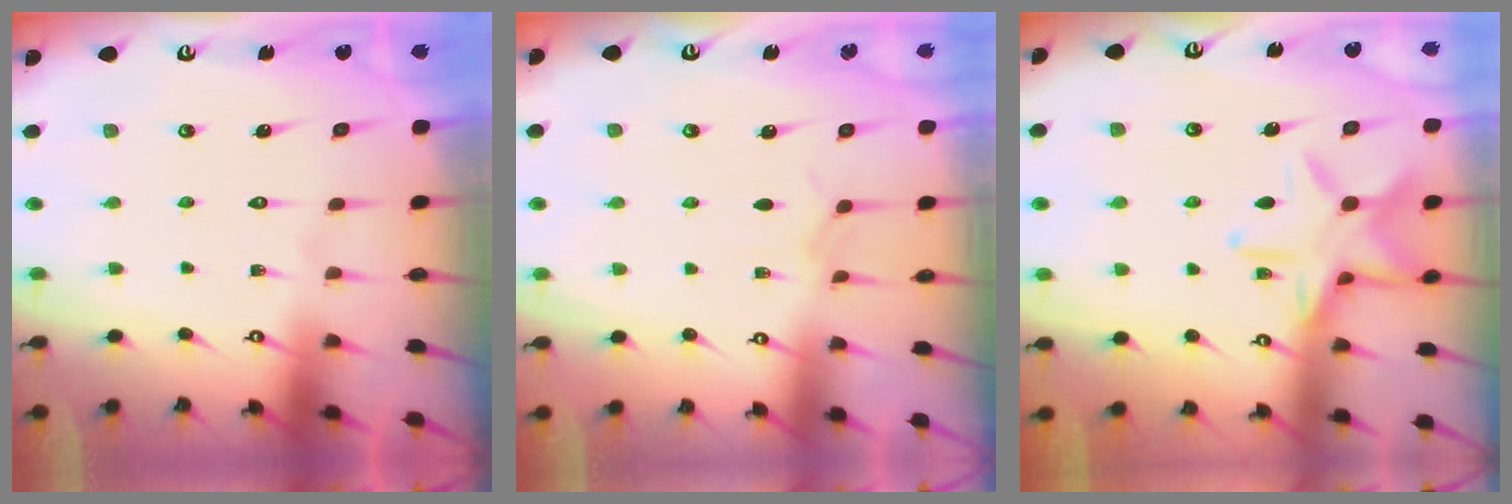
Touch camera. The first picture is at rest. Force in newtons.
{"total": 3.6, "press": 3.5, "slide": 0.5}
{"total": 13.7, "press": 13.6, "slide": 1.0}